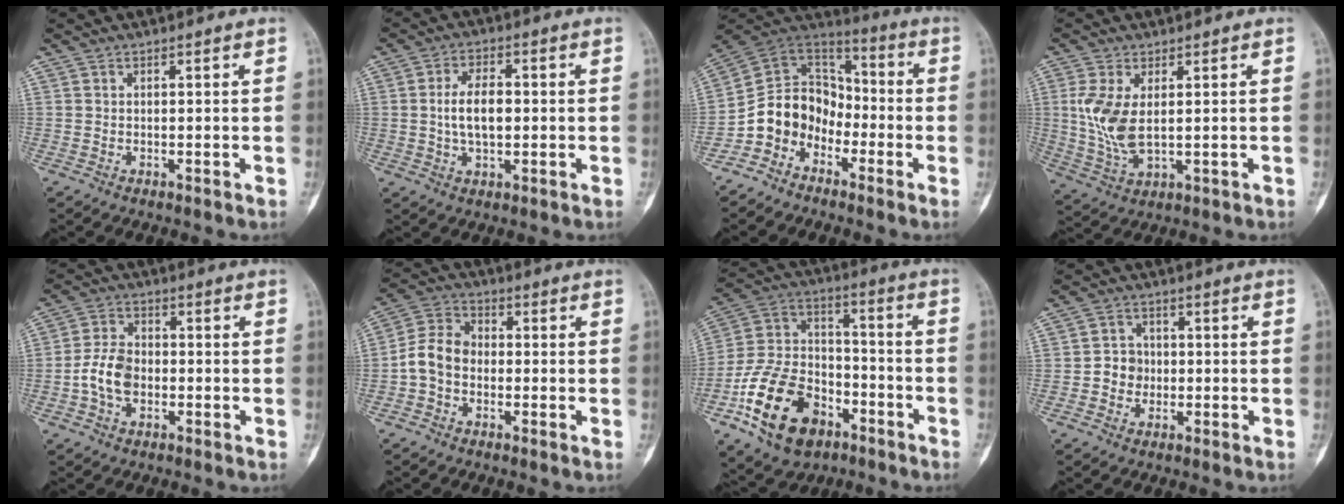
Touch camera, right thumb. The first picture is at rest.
{"total": 7.2, "force": [0.0, 4.0, 6.0], "torque": [-0.102, 0.008, -0.002]}
{"total": 12.1, "force": [-5.6, 9.7, 4.6], "torque": [-0.053, 0.085, -0.118]}
{"total": 8.7, "force": [1.1, 4.2, 7.6], "torque": [-0.170, -0.010, 0.036]}
{"total": 7.6, "force": [-1.7, 5.3, 5.2], "torque": [-0.087, 0.020, -0.041]}
{"total": 7.9, "force": [-1.5, 6.1, 4.7], "torque": [-0.081, 0.031, -0.044]}
{"total": 20.3, "force": [-9.8, 12.9, 12.3], "torque": [-0.211, 0.071, -0.172]}
{"total": 4.6, "force": [-0.6, 4.2, 1.7], "torque": [0.002, 0.011, -0.018]}